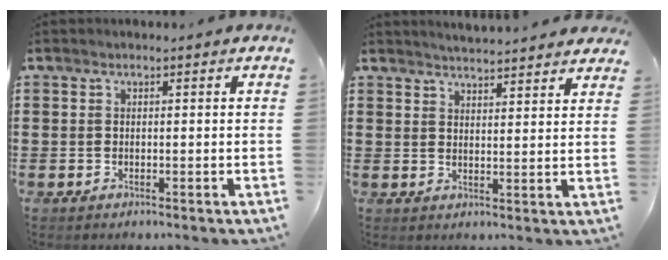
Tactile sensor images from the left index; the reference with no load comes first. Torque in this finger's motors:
{"motor_torque": [2.14, 0.00, 0.44, 0.08]}